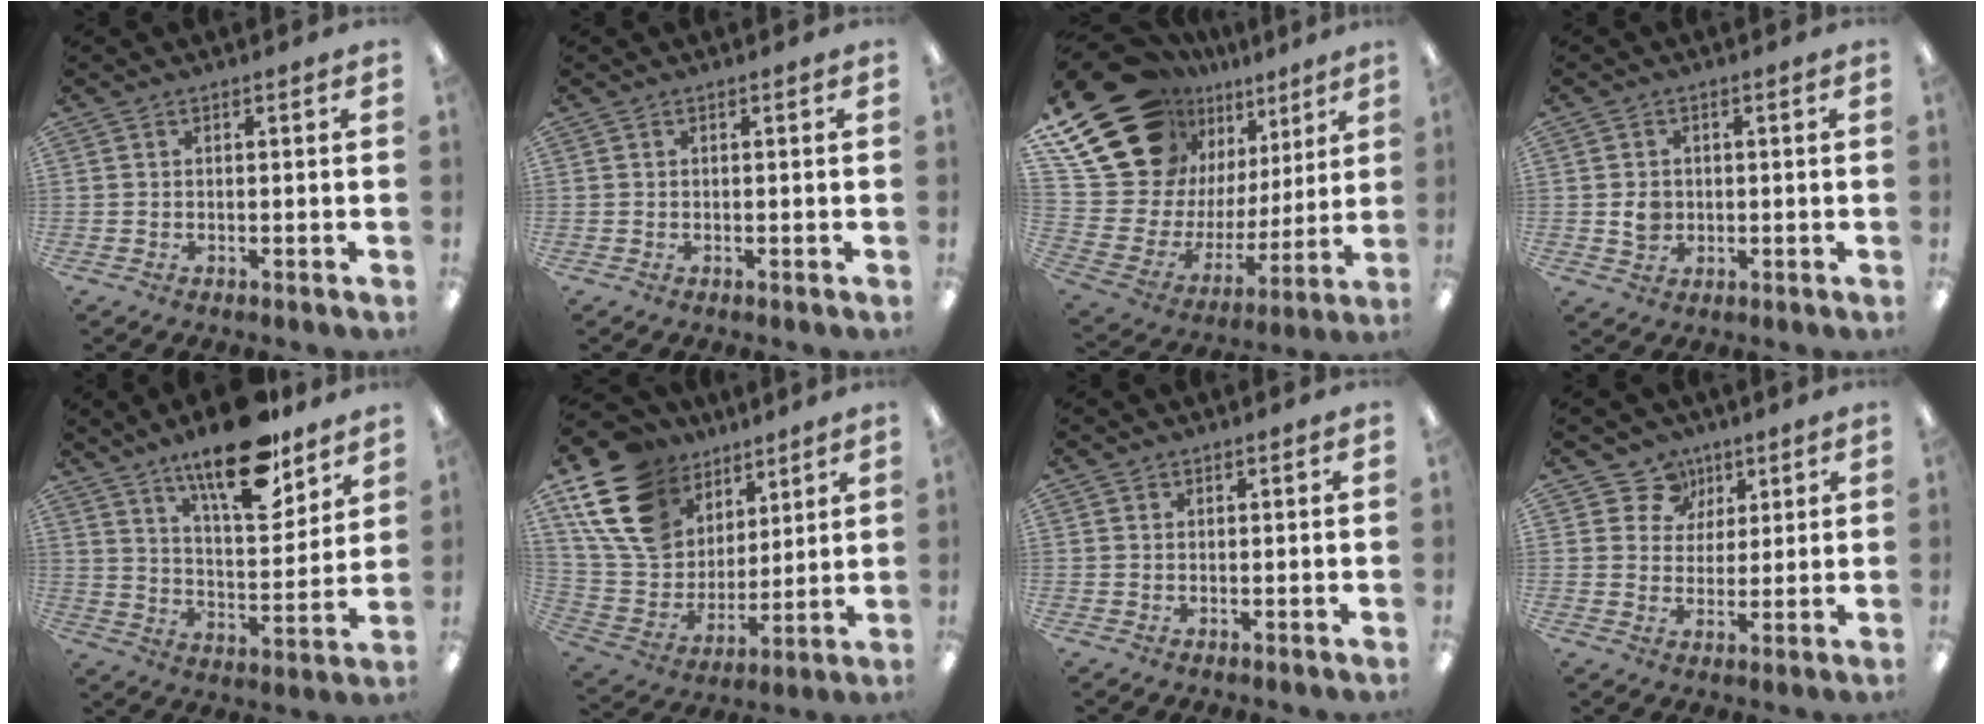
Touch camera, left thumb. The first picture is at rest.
{"total": 0.0}
{"total": 24.3, "force": [15.6, 15.0, 11.0], "torque": [-0.204, -0.110, 0.320]}
{"total": 3.7, "force": [0.1, 3.3, 1.7], "torque": [-0.016, 0.001, -0.001]}
{"total": 19.6, "force": [14.3, 6.8, 11.5], "torque": [-0.179, -0.086, 0.238]}
{"total": 20.4, "force": [11.2, 14.3, 9.4], "torque": [-0.192, -0.046, 0.214]}
{"total": 0.7, "force": [0.5, 0.6, 0.0], "torque": [0.000, 0.002, 0.009]}
{"total": 7.7, "force": [4.4, 6.4, 0.6], "torque": [-0.016, -0.027, 0.080]}